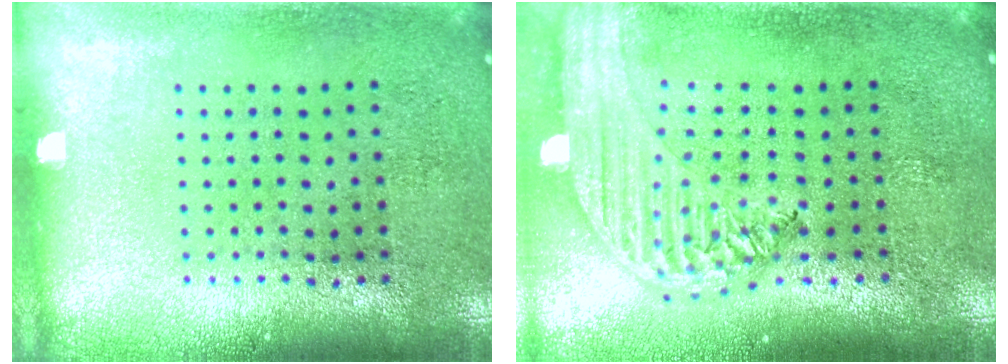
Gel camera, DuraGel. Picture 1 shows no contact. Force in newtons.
{"total": 2.3, "press": 2.0, "slide": 1.1}